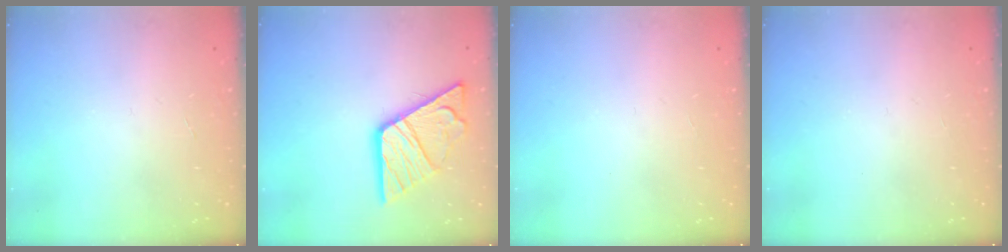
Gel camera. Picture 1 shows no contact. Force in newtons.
{"total": 17.5, "press": 17.4, "slide": 2.1}
{"total": 0.0}
{"total": 0.0}